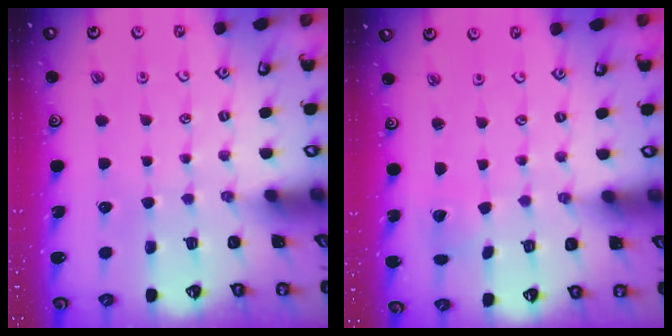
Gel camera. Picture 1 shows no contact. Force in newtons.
{"total": 2.0, "press": 2.0, "slide": 0.1}